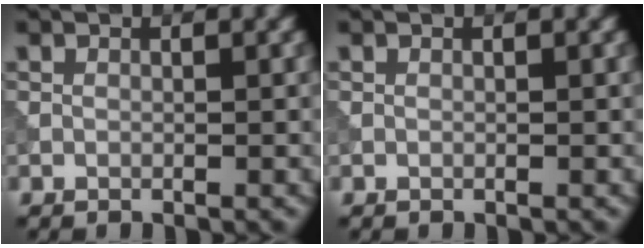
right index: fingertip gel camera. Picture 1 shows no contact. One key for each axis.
{"total": 0.0}